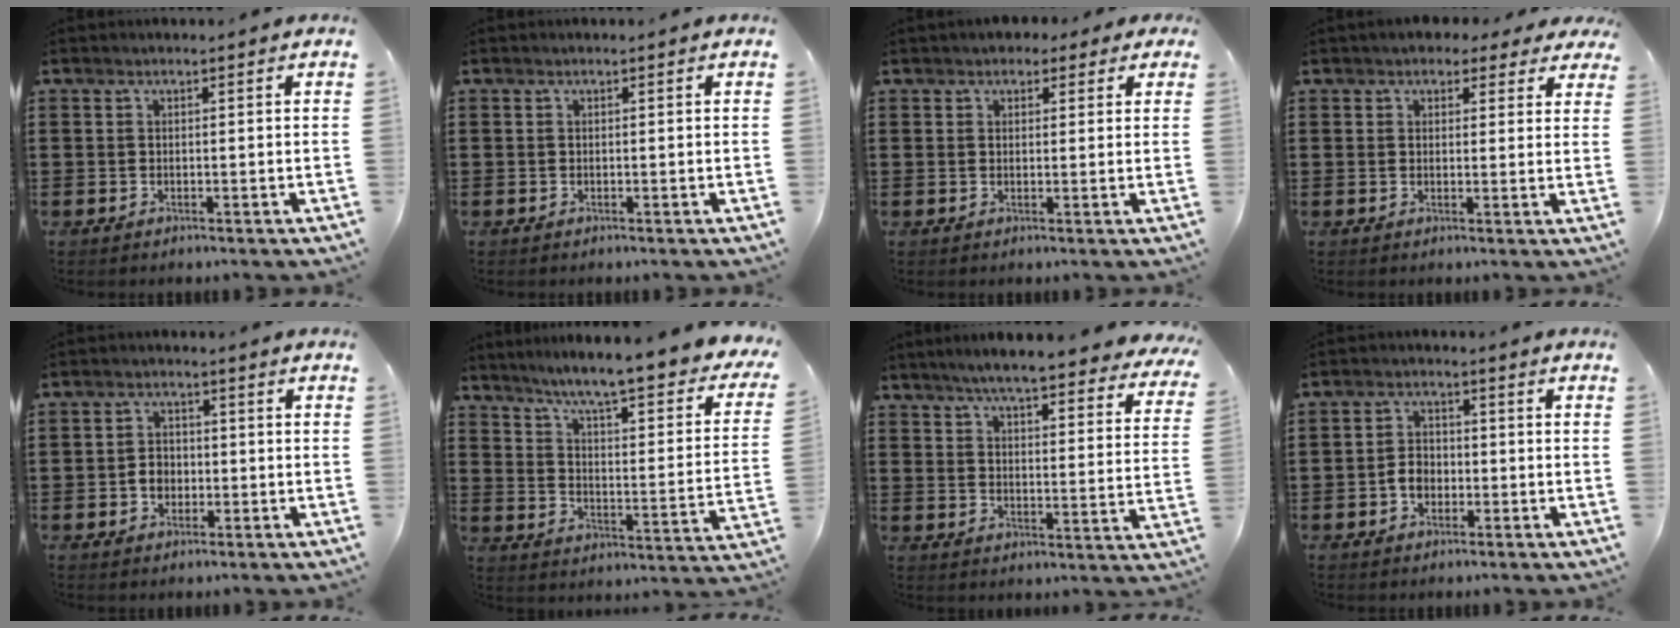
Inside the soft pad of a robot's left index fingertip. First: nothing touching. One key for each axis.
{"total": 0.0}
{"total": 2.1, "fx": 1.4, "fy": 1.4, "fz": 0.6, "tx": -0.011, "ty": 0.008, "tz": 0.023}
{"total": 3.0, "fx": 2.4, "fy": 1.5, "fz": 1.1, "tx": -0.023, "ty": 0.001, "tz": 0.042}
{"total": 3.0, "fx": -0.8, "fy": 2.4, "fz": 1.5, "tx": -0.035, "ty": 0.003, "tz": -0.018}
{"total": 5.9, "fx": 4.6, "fy": -0.9, "fz": 3.5, "tx": -0.089, "ty": -0.046, "tz": 0.067}
{"total": 6.2, "fx": 5.6, "fy": -0.1, "fz": 2.6, "tx": -0.066, "ty": -0.031, "tz": 0.095}
{"total": 3.3, "fx": -1.1, "fy": 2.5, "fz": 1.8, "tx": -0.046, "ty": 0.002, "tz": -0.025}